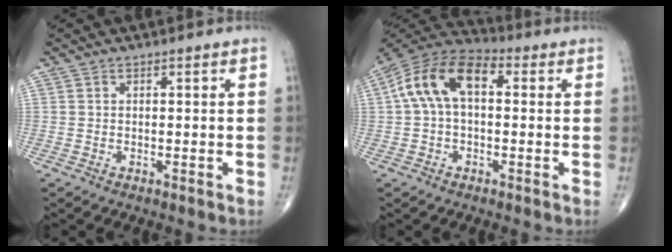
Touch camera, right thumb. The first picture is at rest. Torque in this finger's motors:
{"motor_torque": [-0.71, 1.04, 0.39, -0.04, 0.34]}